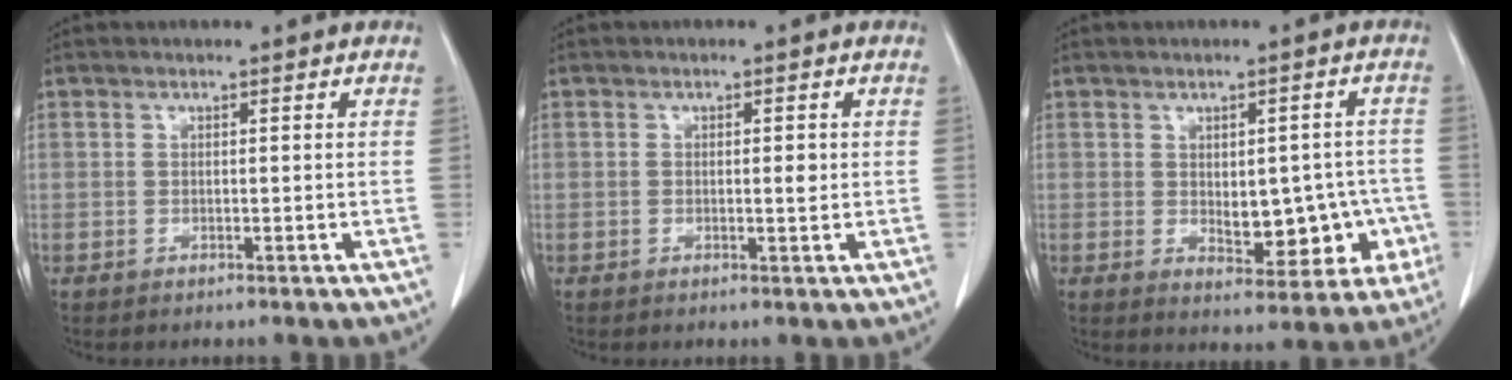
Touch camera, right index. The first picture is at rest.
{"total": 1.4, "force": [0.0, 0.4, 1.4], "torque": [-0.022, 0.000, 0.000]}
{"total": 9.2, "force": [-1.4, 5.1, 7.5], "torque": [-0.081, 0.019, -0.001]}